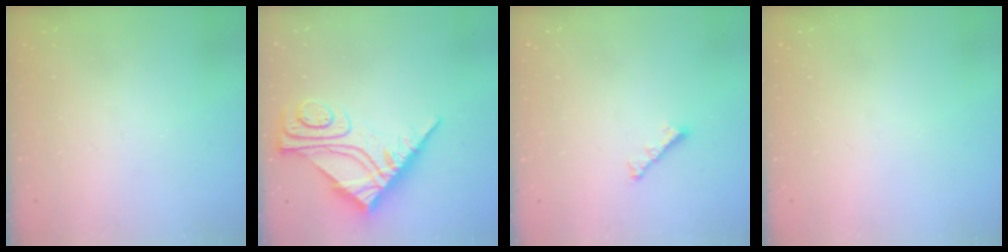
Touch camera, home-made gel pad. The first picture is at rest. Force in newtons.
{"total": 12.1, "press": 12.0, "slide": 1.4}
{"total": 2.8, "press": 2.7, "slide": 0.6}
{"total": 0.0}